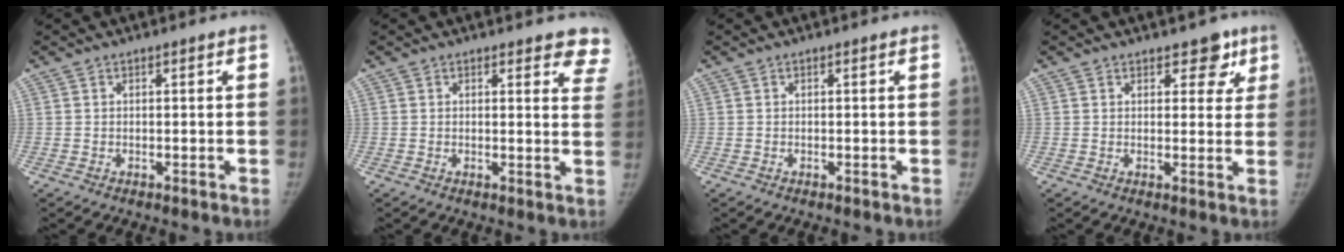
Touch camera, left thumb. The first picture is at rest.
{"total": 7.0, "force": [6.3, 2.4, 2.1], "torque": [0.022, -0.030, 0.041]}
{"total": 0.0}
{"total": 4.8, "force": [3.0, 3.0, 2.2], "torque": [0.017, -0.009, 0.034]}